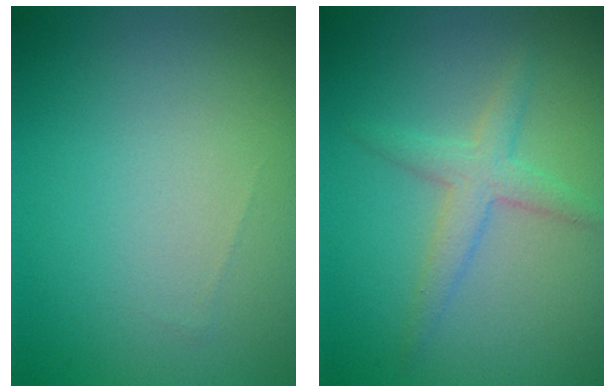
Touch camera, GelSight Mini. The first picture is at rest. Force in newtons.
{"total": 2.5, "press": 2.5, "slide": 0.0}